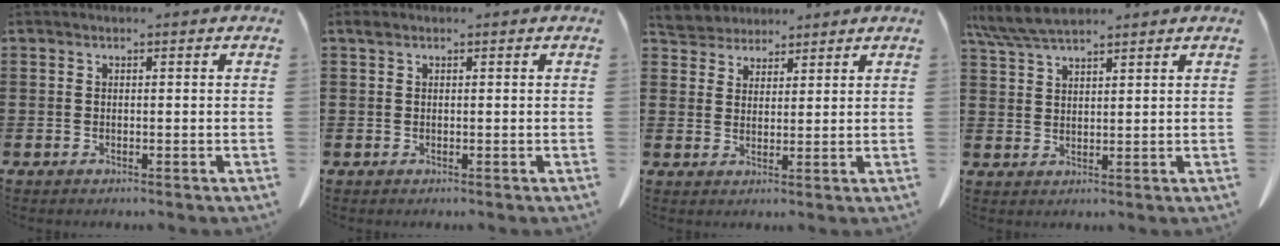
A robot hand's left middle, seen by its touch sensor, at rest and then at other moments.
{"total": 0.6, "force": [0.3, 0.4, 0.2], "torque": [-0.007, 0.003, 0.007]}
{"total": 4.1, "force": [3.8, 1.5, 0.1], "torque": [-0.019, -0.009, 0.073]}
{"total": 5.7, "force": [4.7, 0.9, 3.0], "torque": [-0.071, -0.009, 0.090]}